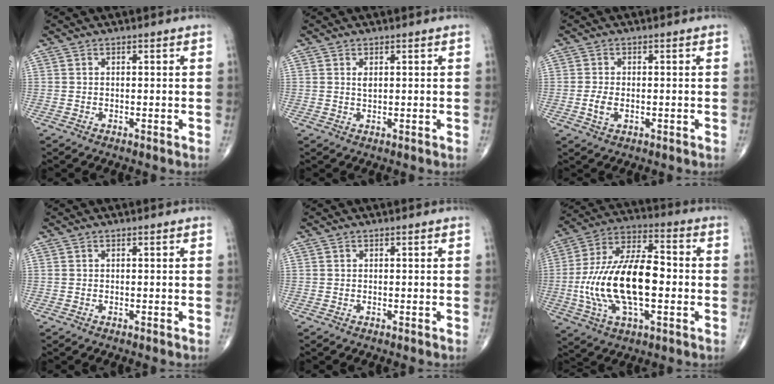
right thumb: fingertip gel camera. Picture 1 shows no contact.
{"total": 1.1, "force": [0.5, 0.5, 0.9], "torque": [-0.013, -0.003, 0.009]}
{"total": 2.9, "force": [-0.6, 1.7, 2.3], "torque": [-0.051, -0.002, -0.011]}
{"total": 0.0}
{"total": 0.0}
{"total": 21.4, "force": [-2.4, 10.1, 18.8], "torque": [-0.360, 0.027, -0.042]}